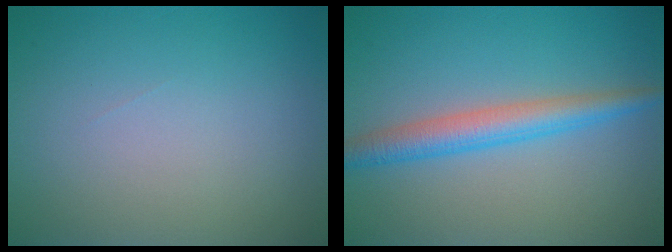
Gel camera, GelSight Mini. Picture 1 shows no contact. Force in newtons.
{"total": 3.7, "press": 3.7, "slide": 0.0}